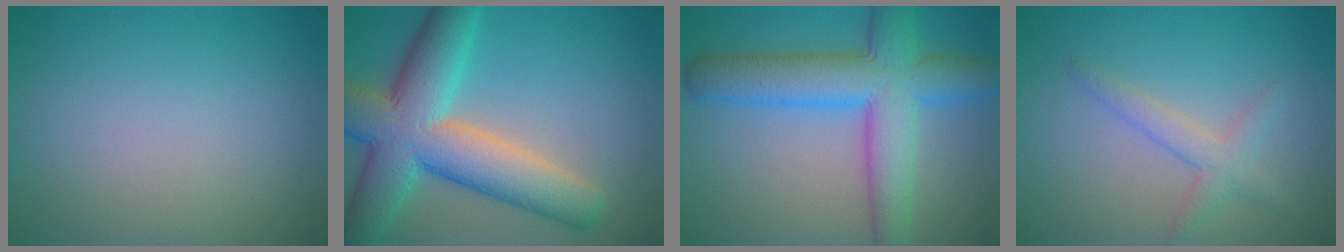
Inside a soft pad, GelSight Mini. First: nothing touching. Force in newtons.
{"total": 11.1, "press": 11.0, "slide": 0.4}
{"total": 8.5, "press": 8.5, "slide": 0.3}
{"total": 2.4, "press": 2.4, "slide": 0.2}